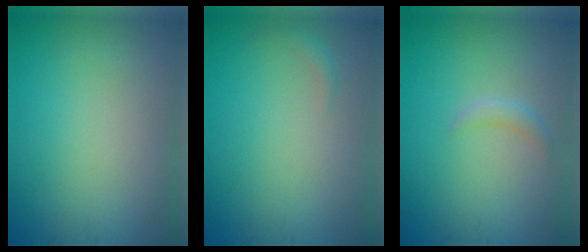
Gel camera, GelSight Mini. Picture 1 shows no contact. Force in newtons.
{"total": 0.8, "press": 0.8, "slide": 0.0}
{"total": 1.2, "press": 1.2, "slide": 0.1}